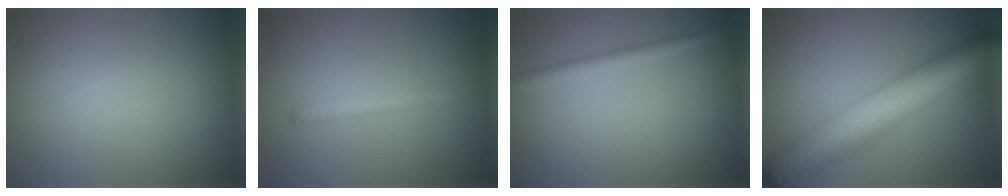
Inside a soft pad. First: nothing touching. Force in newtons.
{"total": 1.5, "press": 1.5, "slide": 0.1}
{"total": 1.9, "press": 1.9, "slide": 0.1}
{"total": 10.5, "press": 10.4, "slide": 0.2}